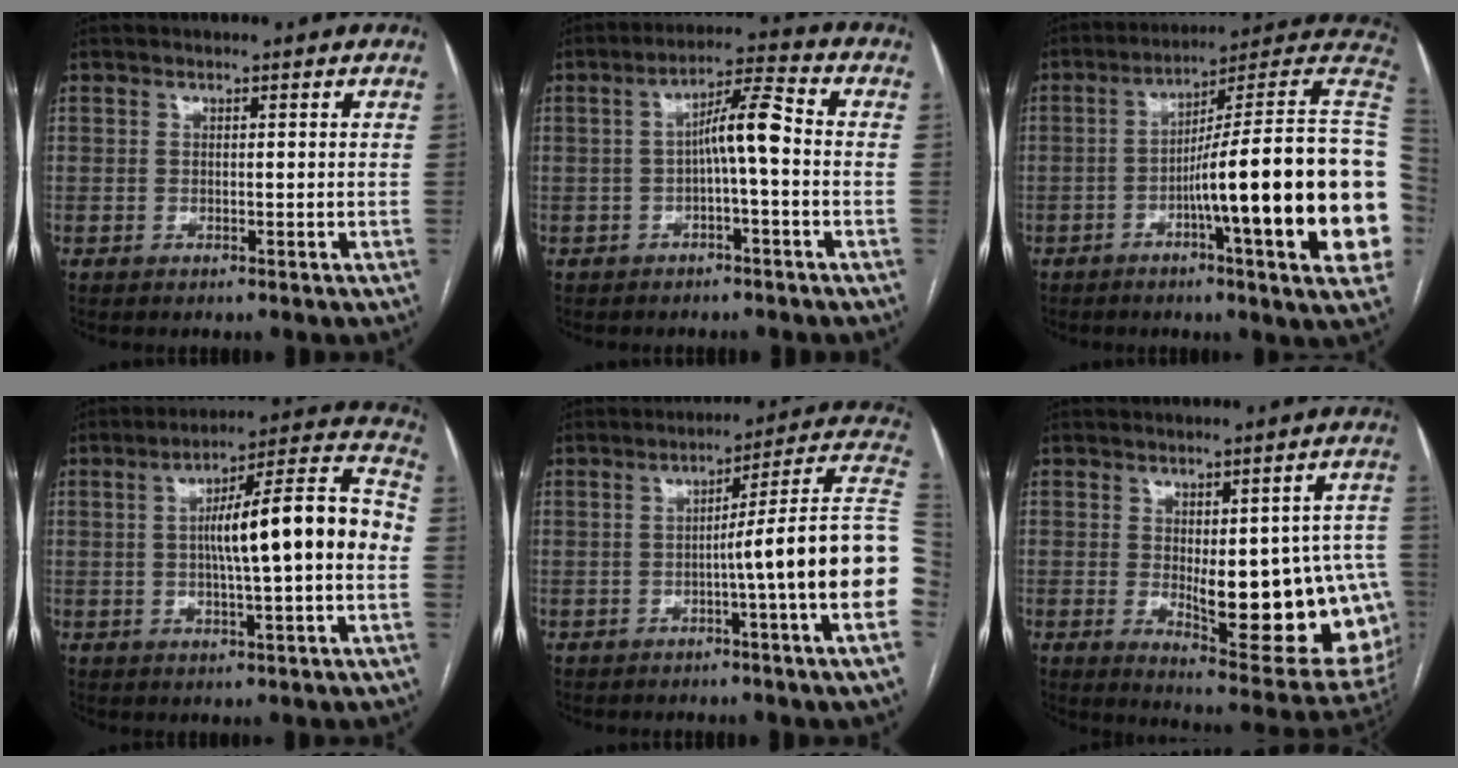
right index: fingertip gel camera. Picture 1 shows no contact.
{"total": 6.5, "force": [-0.7, 0.6, 6.5], "torque": [-0.107, 0.024, -0.011]}
{"total": 25.4, "force": [-3.6, 0.6, 25.1], "torque": [-0.243, 0.016, -0.063]}
{"total": 15.6, "force": [0.0, 1.4, 15.6], "torque": [-0.236, 0.031, -0.004]}
{"total": 16.1, "force": [-2.5, -2.2, 15.8], "torque": [-0.174, 0.023, -0.044]}
{"total": 19.7, "force": [-2.4, 6.7, 18.4], "torque": [-0.154, 0.010, -0.002]}